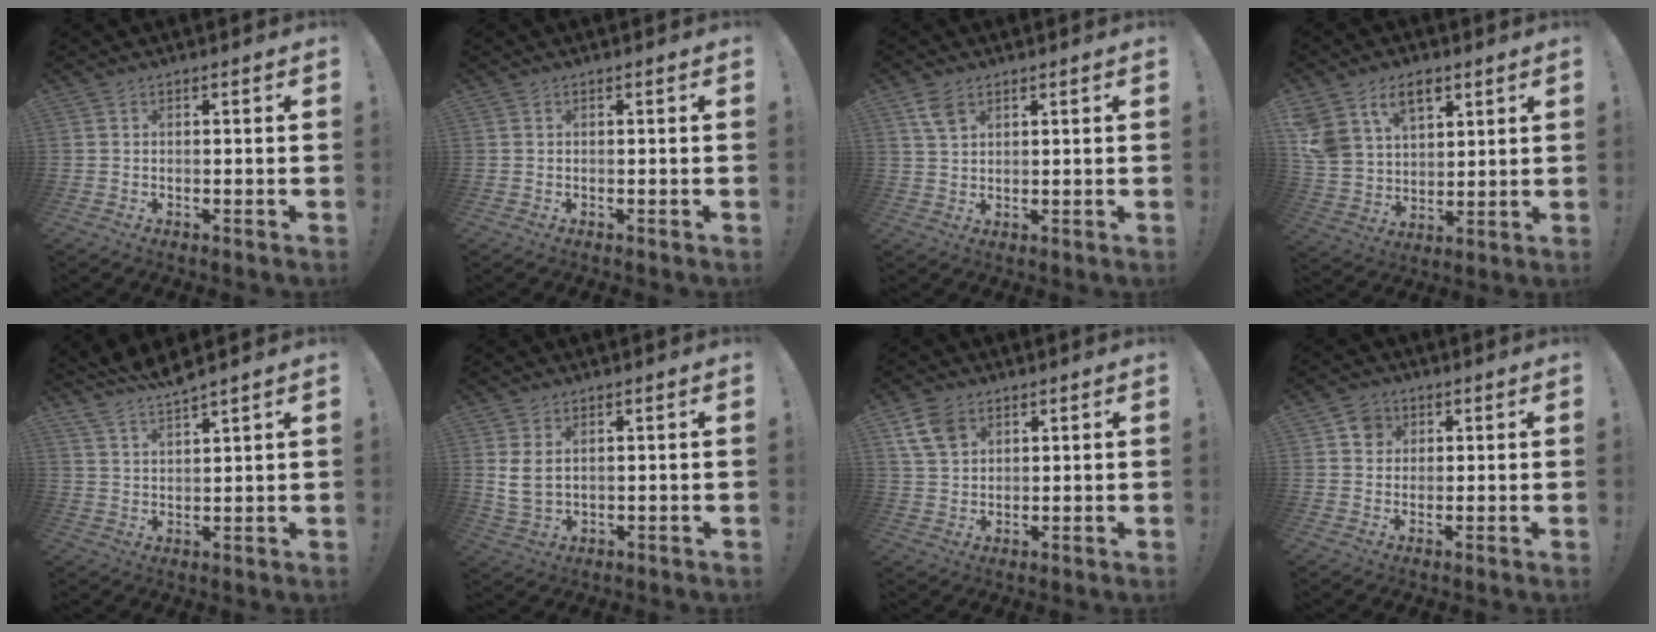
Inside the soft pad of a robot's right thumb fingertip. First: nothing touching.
{"total": 0.0}
{"total": 4.8, "force": [2.7, 2.6, 3.0], "torque": [-0.049, -0.010, 0.052]}
{"total": 12.9, "force": [7.1, 8.8, 6.0], "torque": [-0.113, -0.039, 0.140]}
{"total": 6.1, "force": [5.6, 0.1, 2.5], "torque": [-0.069, -0.028, 0.107]}
{"total": 5.1, "force": [2.0, 3.0, 3.5], "torque": [-0.067, -0.011, 0.035]}
{"total": 8.2, "force": [4.3, 5.5, 4.3], "torque": [-0.073, -0.008, 0.086]}
{"total": 5.3, "force": [1.8, 4.7, 1.5], "torque": [-0.021, 0.004, 0.034]}